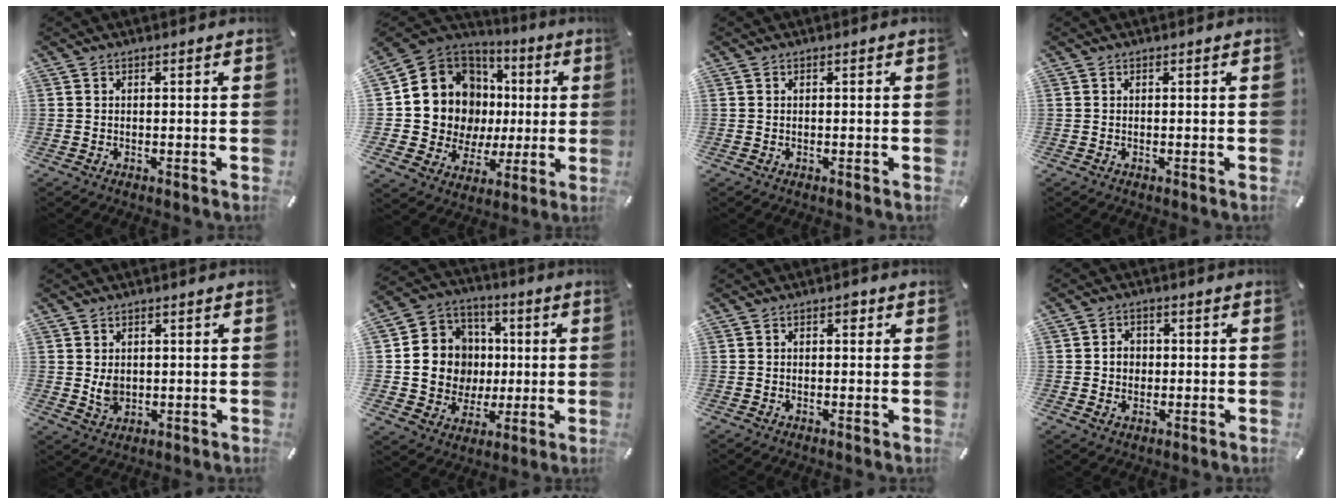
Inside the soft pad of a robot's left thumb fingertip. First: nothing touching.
{"total": 13.7, "force": [1.8, 13.0, 4.0], "torque": [-0.067, -0.044, 0.057]}
{"total": 0.0}
{"total": 0.0}
{"total": 4.0, "force": [0.5, 3.4, 2.1], "torque": [-0.038, -0.008, 0.005]}
{"total": 13.6, "force": [0.3, 13.3, 3.1], "torque": [-0.051, -0.002, 0.019]}
{"total": 1.8, "force": [0.5, 1.3, 1.1], "torque": [-0.009, 0.002, 0.002]}
{"total": 4.2, "force": [-0.1, 3.9, 1.7], "torque": [-0.023, 0.002, -0.007]}